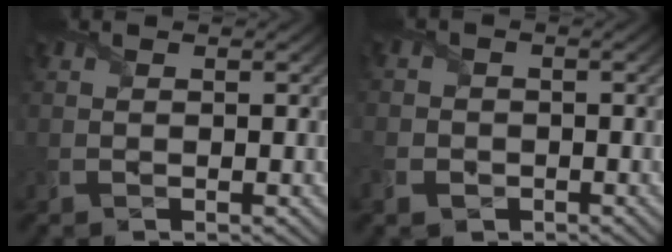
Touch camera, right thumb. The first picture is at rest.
{"total": 3.6, "force": [-1.5, 3.1, 0.8], "torque": [-0.022, -0.004, -0.045]}